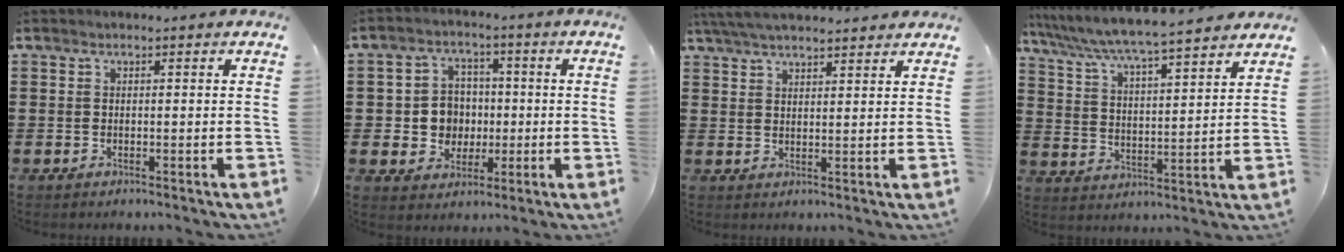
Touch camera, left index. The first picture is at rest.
{"total": 6.5, "force": [-0.3, 6.1, 2.3], "torque": [-0.057, 0.016, -0.005]}
{"total": 4.9, "force": [4.6, 0.5, 1.7], "torque": [-0.047, -0.008, 0.084]}
{"total": 5.4, "force": [5.1, -0.2, 2.0], "torque": [-0.063, -0.037, 0.080]}